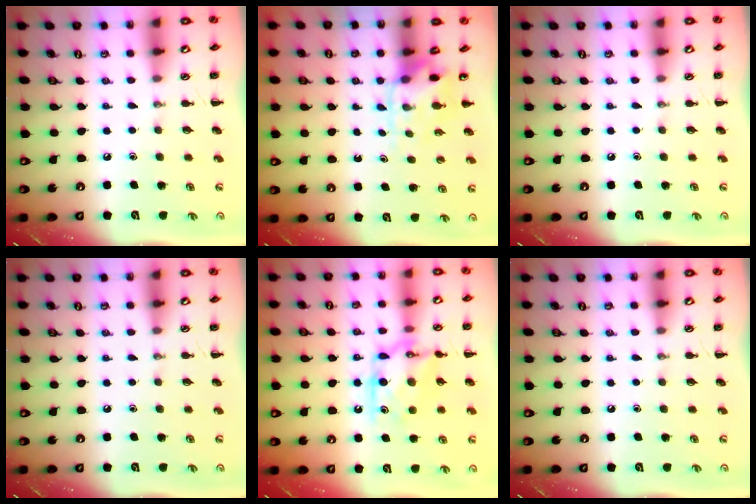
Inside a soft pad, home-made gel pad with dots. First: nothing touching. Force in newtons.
{"total": 4.4, "press": 4.3, "slide": 1.0}
{"total": 0.0}
{"total": 0.0}
{"total": 11.9, "press": 11.9, "slide": 0.5}
{"total": 0.0}